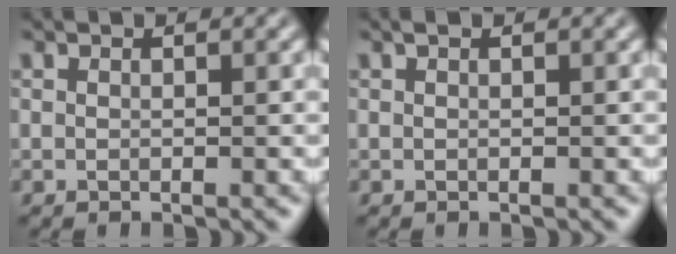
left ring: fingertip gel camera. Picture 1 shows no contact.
{"total": 1.0, "force": [0.6, 0.5, 0.6], "torque": [-0.002, 0.012, -0.011]}